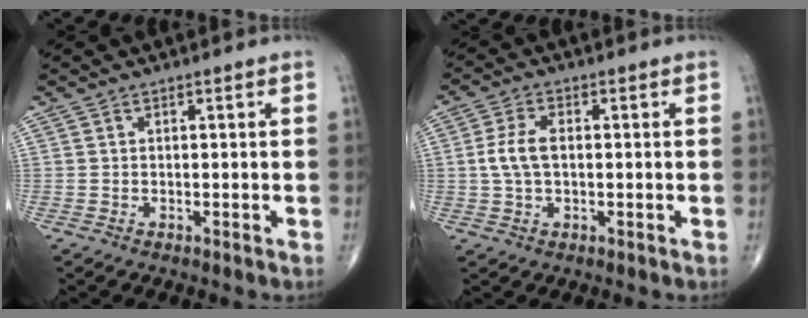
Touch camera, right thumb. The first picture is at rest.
{"total": 5.4, "force": [0.2, 2.9, 4.5], "torque": [-0.101, 0.009, 0.000]}